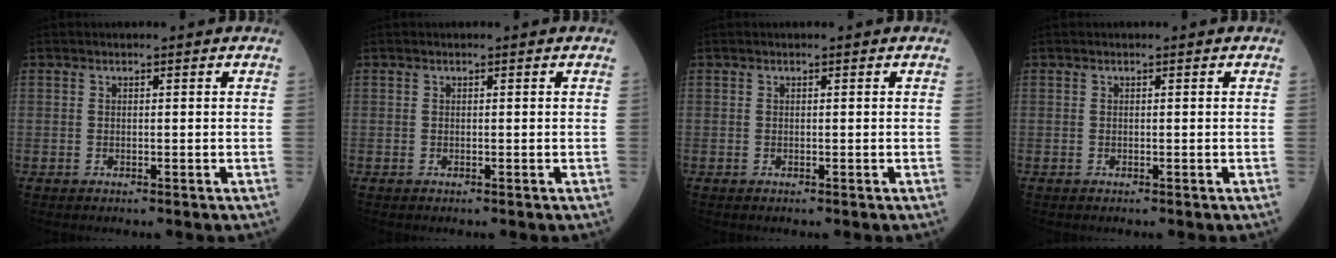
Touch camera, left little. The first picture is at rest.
{"total": 0.0}
{"total": 0.0}
{"total": 0.0}